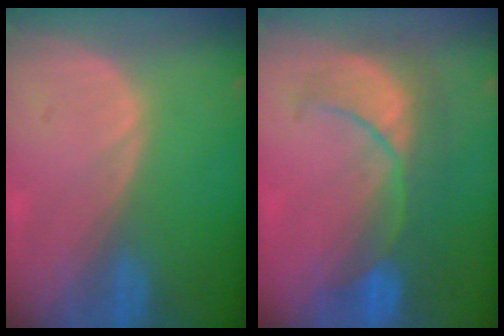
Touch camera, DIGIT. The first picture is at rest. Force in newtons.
{"total": 8.5, "press": 8.4, "slide": 1.4}